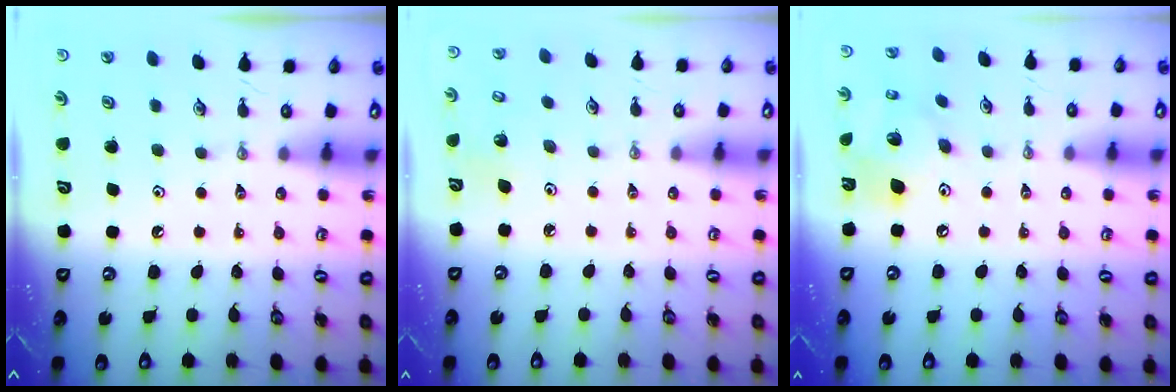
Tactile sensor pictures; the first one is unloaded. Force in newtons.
{"total": 2.9, "press": 2.8, "slide": 1.0}
{"total": 14.3, "press": 14.2, "slide": 1.7}